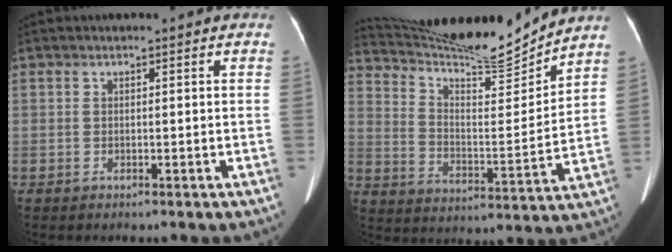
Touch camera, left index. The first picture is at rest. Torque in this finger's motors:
{"motor_torque": [0.56, -1.03, 0.01, 0.04]}